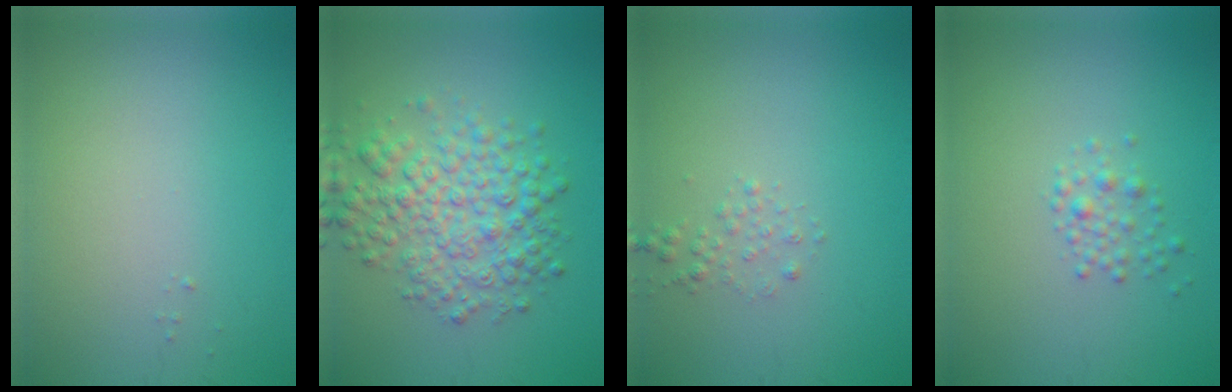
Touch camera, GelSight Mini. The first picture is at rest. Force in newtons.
{"total": 5.8, "press": 5.8, "slide": 0.1}
{"total": 0.9, "press": 0.9, "slide": 0.1}
{"total": 1.4, "press": 1.4, "slide": 0.0}